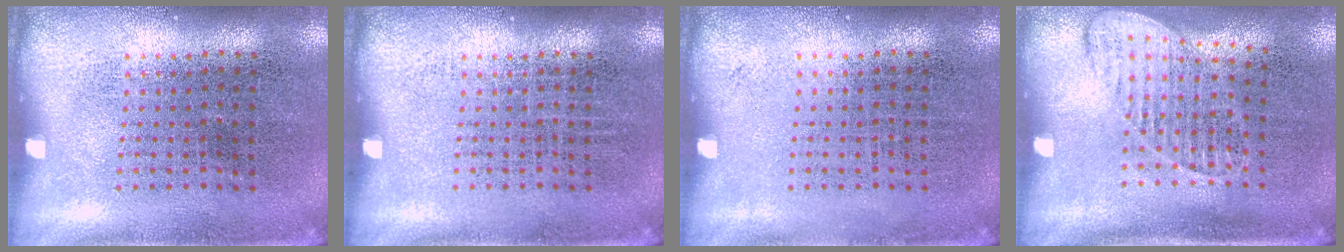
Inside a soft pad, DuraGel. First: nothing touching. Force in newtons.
{"total": 0.0}
{"total": 0.0}
{"total": 1.3, "press": 1.2, "slide": 0.5}